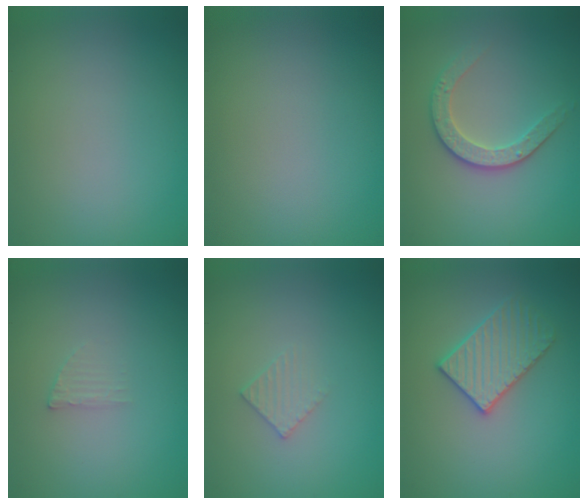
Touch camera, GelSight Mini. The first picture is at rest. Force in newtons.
{"total": 0.0}
{"total": 2.9, "press": 2.7, "slide": 1.1}
{"total": 1.0, "press": 1.0, "slide": 0.2}
{"total": 1.4, "press": 1.4, "slide": 0.2}
{"total": 3.2, "press": 3.2, "slide": 0.4}